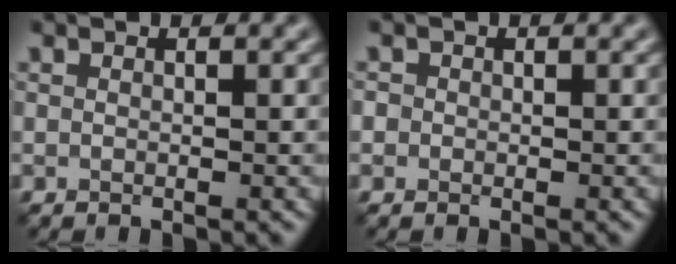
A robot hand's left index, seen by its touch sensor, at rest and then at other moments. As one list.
[{"total": 0.7, "force": [-0.2, 0.7, 0.0], "torque": [0.006, -0.004, -0.006]}]